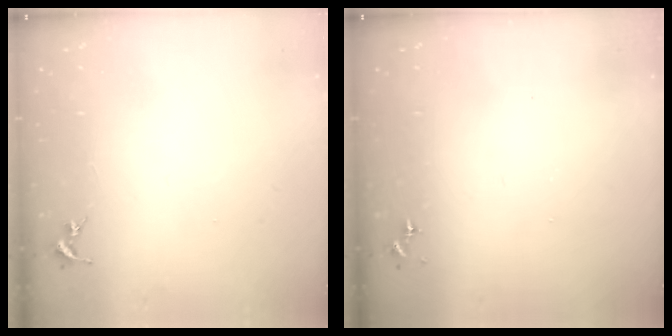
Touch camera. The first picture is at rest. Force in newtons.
{"total": 0.0}